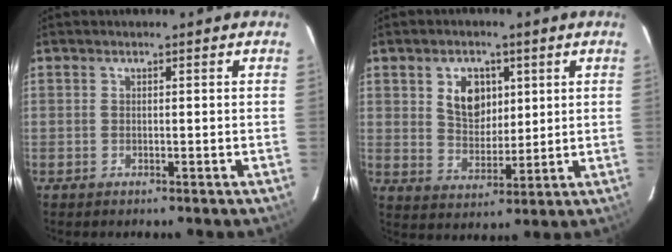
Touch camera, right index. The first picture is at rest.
{"total": 7.8, "force": [2.8, 5.5, 4.7], "torque": [-0.078, 0.008, 0.057]}